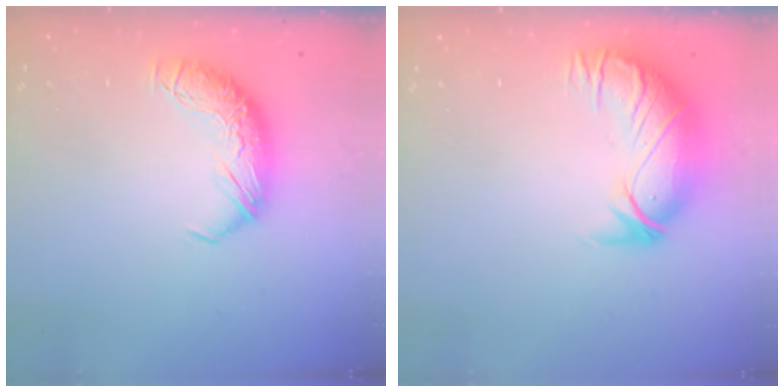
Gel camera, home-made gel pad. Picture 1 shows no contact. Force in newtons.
{"total": 2.9, "press": 0.4, "slide": 2.9}